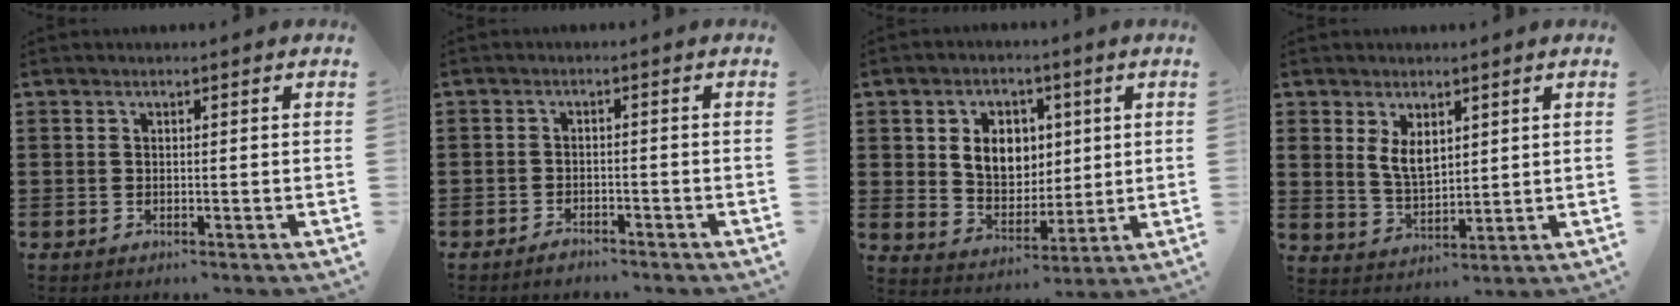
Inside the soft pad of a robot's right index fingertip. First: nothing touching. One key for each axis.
{"total": 1.6, "fx": -1.6, "fy": 0.3, "fz": 0.2, "tx": -0.009, "ty": 0.003, "tz": -0.033}
{"total": 7.4, "fx": 1.7, "fy": 5.9, "fz": 4.1, "tx": -0.079, "ty": 0.010, "tz": 0.027}
{"total": 5.0, "fx": 2.1, "fy": 2.9, "fz": 3.4, "tx": -0.067, "ty": 0.004, "tz": 0.037}